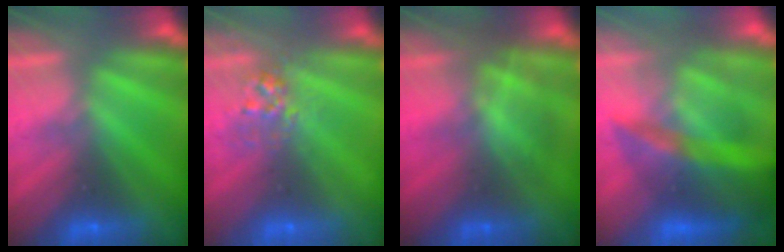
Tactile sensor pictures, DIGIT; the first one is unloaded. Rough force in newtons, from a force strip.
{"total": 2.7}
{"total": 2.9}
{"total": 9.5}